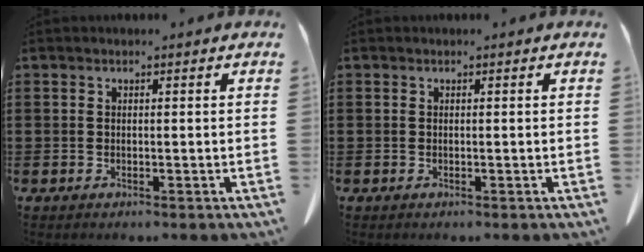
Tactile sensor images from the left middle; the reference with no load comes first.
{"total": 0.0}